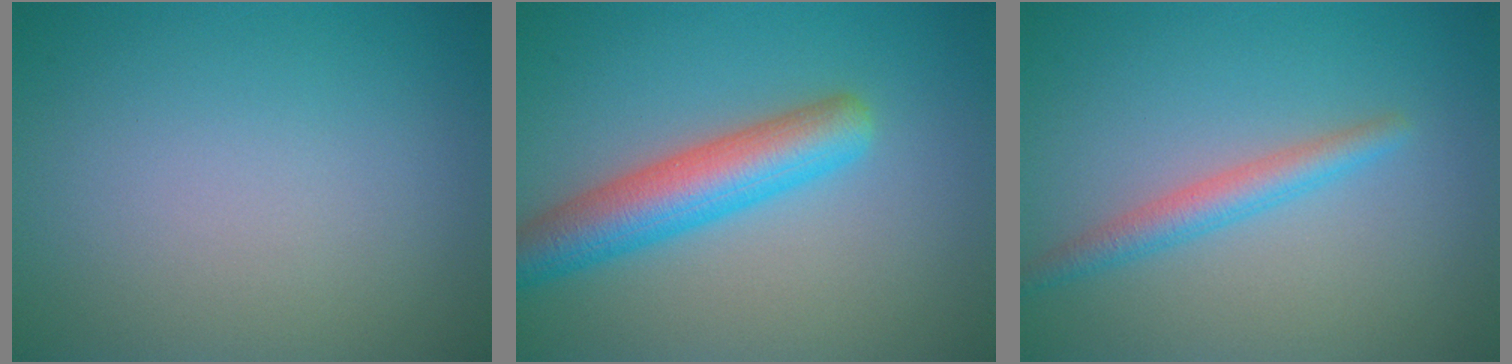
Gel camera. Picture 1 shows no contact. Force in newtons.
{"total": 5.7, "press": 5.7, "slide": 0.3}
{"total": 2.4, "press": 2.4, "slide": 0.0}